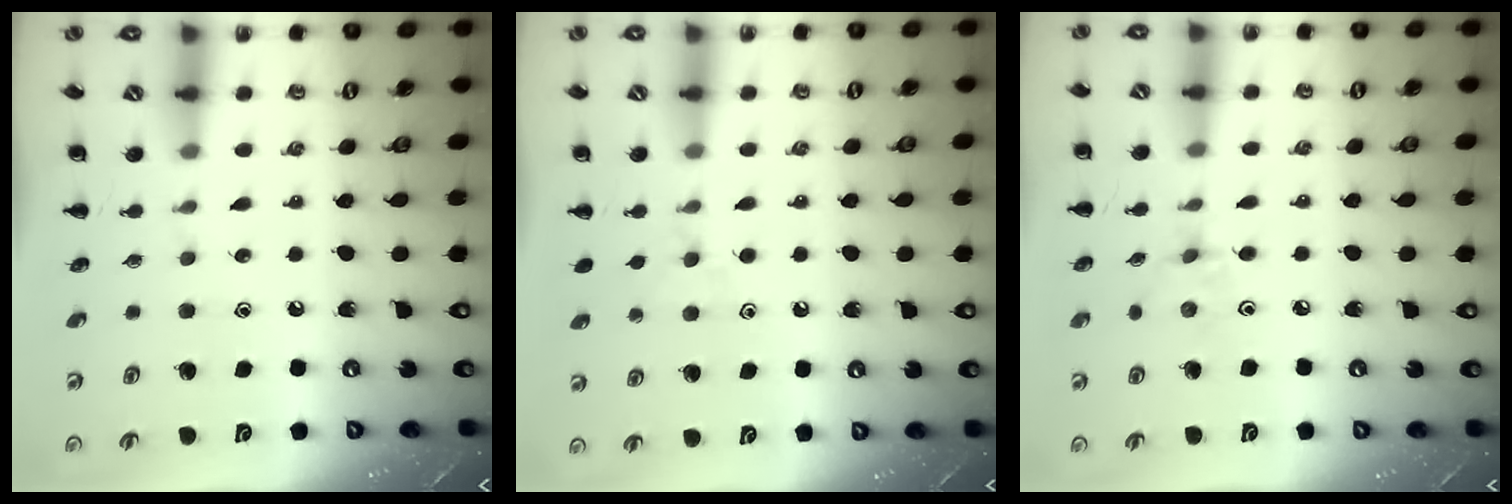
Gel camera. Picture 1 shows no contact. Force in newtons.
{"total": 5.7, "press": 5.4, "slide": 1.9}
{"total": 2.4, "press": 2.3, "slide": 0.8}